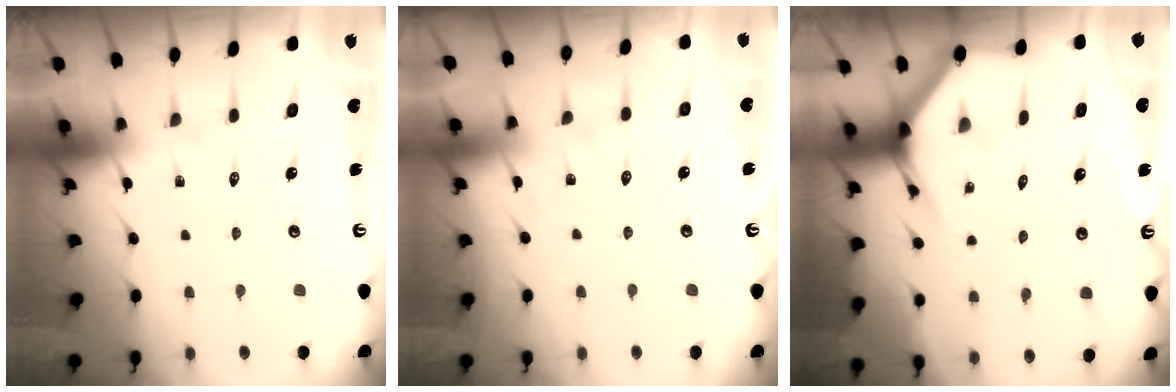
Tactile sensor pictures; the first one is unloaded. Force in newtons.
{"total": 4.1, "press": 4.0, "slide": 0.5}
{"total": 3.8, "press": 3.8, "slide": 0.2}